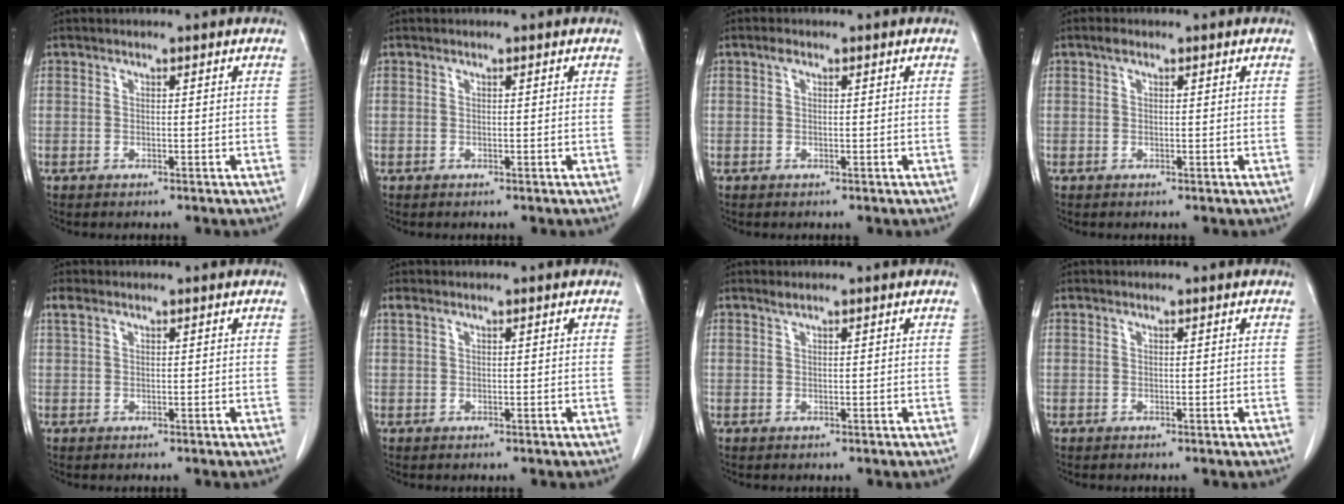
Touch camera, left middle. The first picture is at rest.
{"total": 0.0}
{"total": 0.7, "force": [0.3, 0.4, 0.5], "torque": [-0.009, 0.004, 0.004]}
{"total": 0.8, "force": [0.4, 0.3, 0.5], "torque": [-0.010, 0.007, 0.006]}
{"total": 1.3, "force": [0.9, 0.6, 0.8], "torque": [-0.026, 0.017, 0.021]}
{"total": 0.8, "force": [0.6, 0.3, 0.5], "torque": [-0.016, 0.016, 0.014]}
{"total": 0.5, "force": [0.5, -0.1, 0.2], "torque": [-0.012, 0.000, 0.014]}
{"total": 0.0}